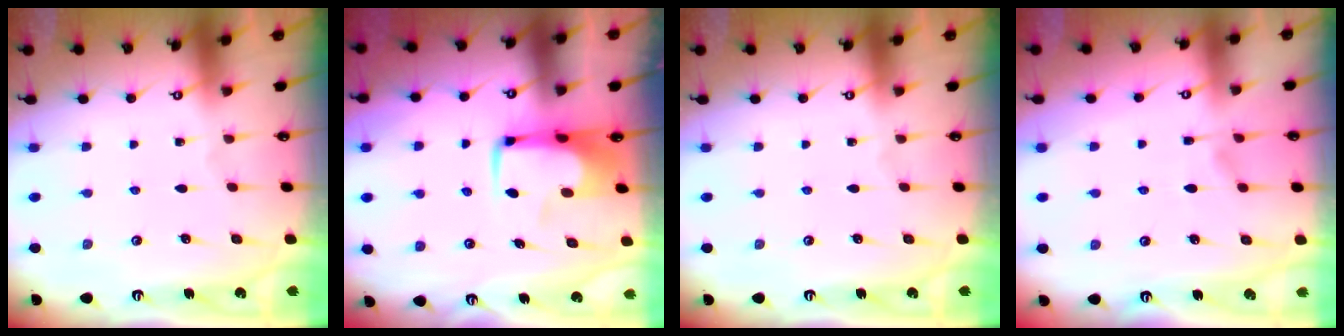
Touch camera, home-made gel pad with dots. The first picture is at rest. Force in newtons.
{"total": 5.8, "press": 5.7, "slide": 1.1}
{"total": 0.0}
{"total": 1.6, "press": 1.1, "slide": 1.2}